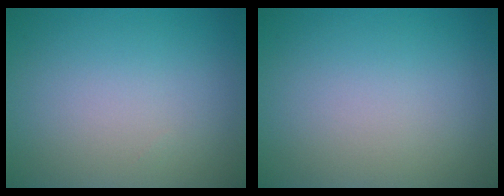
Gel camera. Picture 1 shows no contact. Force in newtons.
{"total": 0.0}